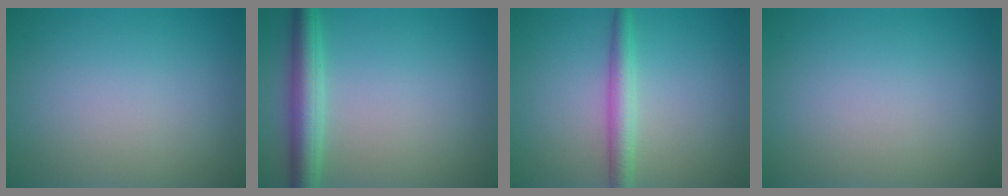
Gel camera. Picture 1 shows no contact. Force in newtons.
{"total": 4.1, "press": 4.1, "slide": 0.1}
{"total": 2.9, "press": 2.9, "slide": 0.1}
{"total": 0.0}